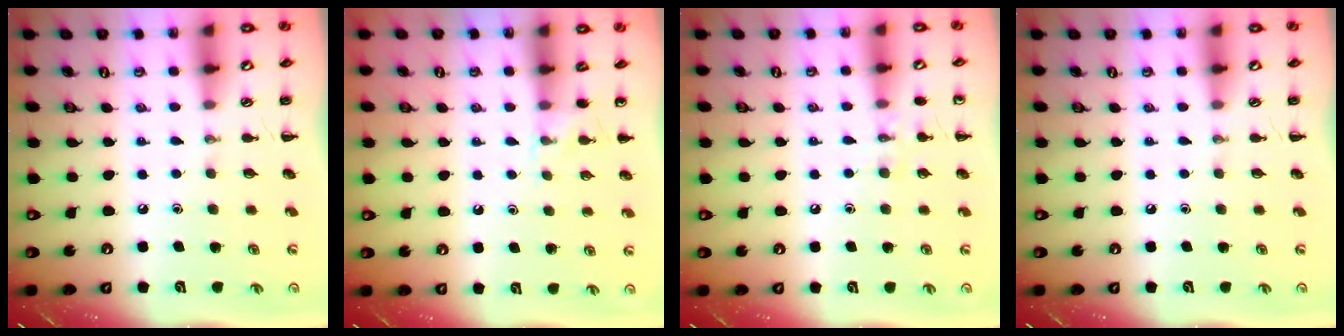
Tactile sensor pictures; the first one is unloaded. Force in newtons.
{"total": 4.9, "press": 4.6, "slide": 1.7}
{"total": 7.1, "press": 6.8, "slide": 1.8}
{"total": 0.0}